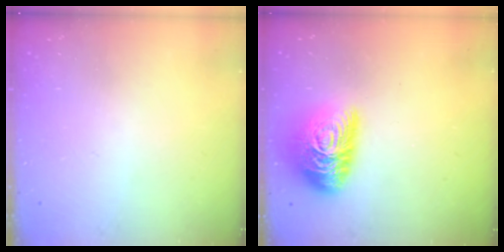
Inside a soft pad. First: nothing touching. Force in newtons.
{"total": 17.5, "press": 17.4, "slide": 1.5}